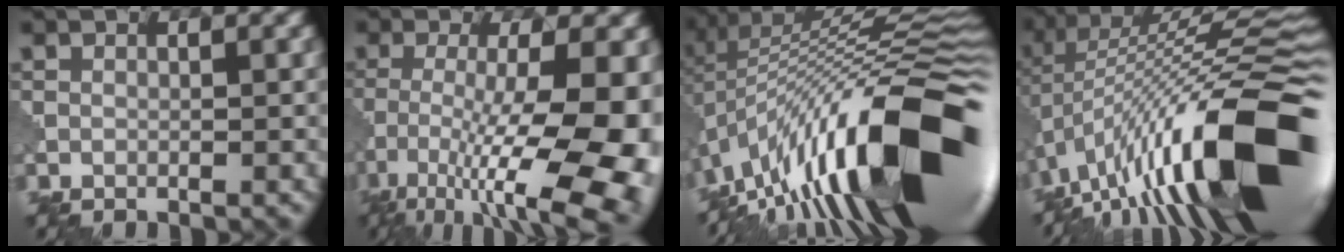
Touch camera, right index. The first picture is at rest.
{"total": 12.4, "force": [-5.2, 4.2, 10.5], "torque": [-0.187, -0.024, -0.072]}
{"total": 19.2, "force": [-6.0, 5.8, 17.3], "torque": [-0.250, 0.030, -0.119]}
{"total": 17.9, "force": [-4.5, 5.7, 16.3], "torque": [-0.250, 0.037, -0.095]}